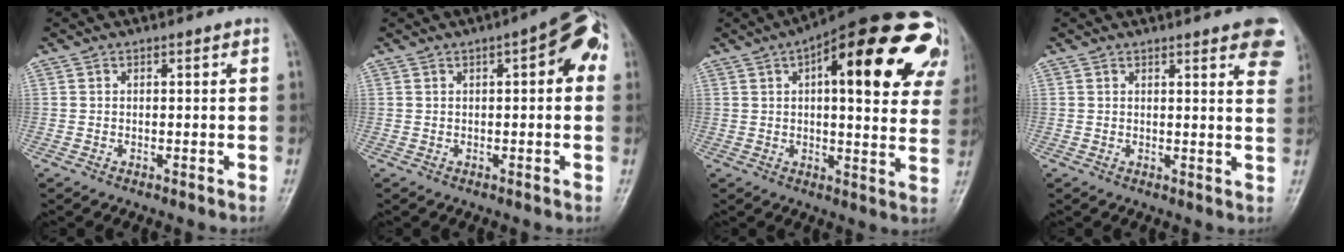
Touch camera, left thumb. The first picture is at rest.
{"total": 8.1, "force": [2.1, 3.0, 7.2], "torque": [-0.076, 0.017, 0.016]}
{"total": 27.3, "force": [10.6, 9.9, 23.2], "torque": [-0.267, 0.016, 0.134]}
{"total": 10.6, "force": [6.3, 2.7, 8.1], "torque": [-0.073, -0.019, 0.063]}